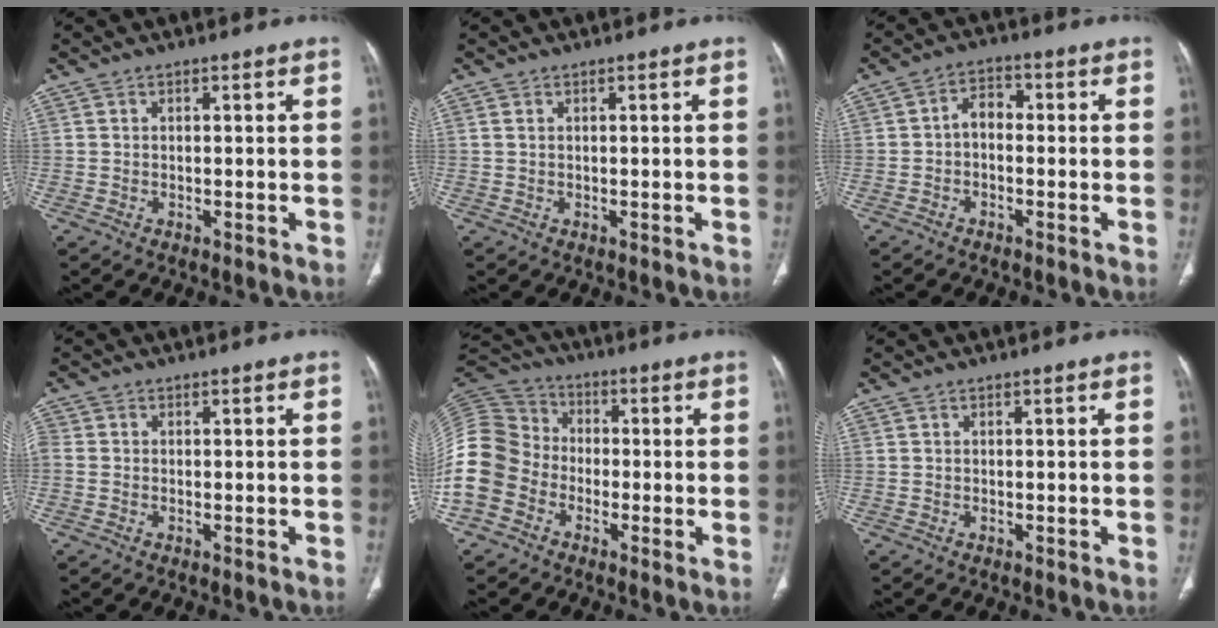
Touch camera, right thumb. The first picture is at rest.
{"total": 0.7, "force": [0.2, 0.4, 0.5], "torque": [-0.014, 0.003, 0.006]}
{"total": 4.1, "force": [-0.7, 2.9, 2.8], "torque": [-0.034, 0.022, -0.023]}
{"total": 1.6, "force": [-0.3, 1.2, 1.1], "torque": [-0.033, 0.000, -0.011]}
{"total": 16.4, "force": [-4.9, 13.6, 7.7], "torque": [-0.173, 0.054, -0.100]}
{"total": 0.0}